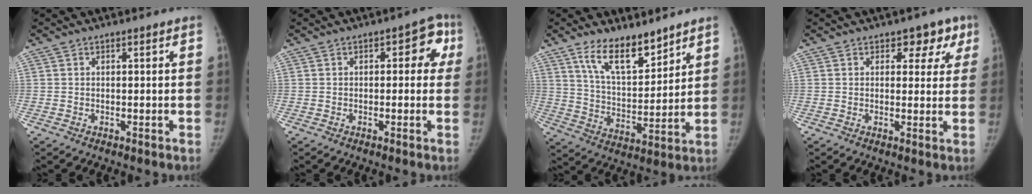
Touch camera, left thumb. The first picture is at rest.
{"total": 5.2, "force": [0.7, 3.2, 4.0], "torque": [-0.001, 0.015, -0.005]}
{"total": 12.0, "force": [8.7, 4.7, 6.8], "torque": [-0.090, -0.065, 0.166]}
{"total": 5.2, "force": [2.8, 3.7, 2.3], "torque": [0.017, -0.006, 0.028]}